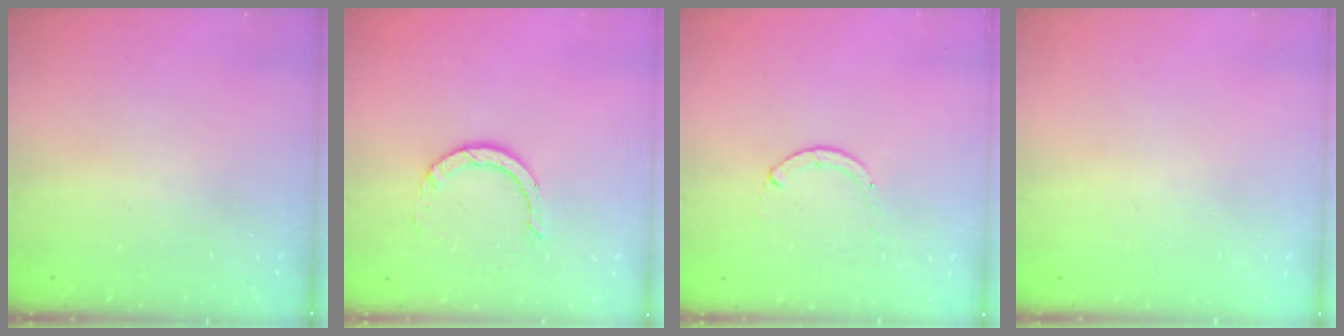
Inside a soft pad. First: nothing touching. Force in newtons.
{"total": 2.9, "press": 2.9, "slide": 0.2}
{"total": 0.0}
{"total": 2.5, "press": 2.5, "slide": 0.2}